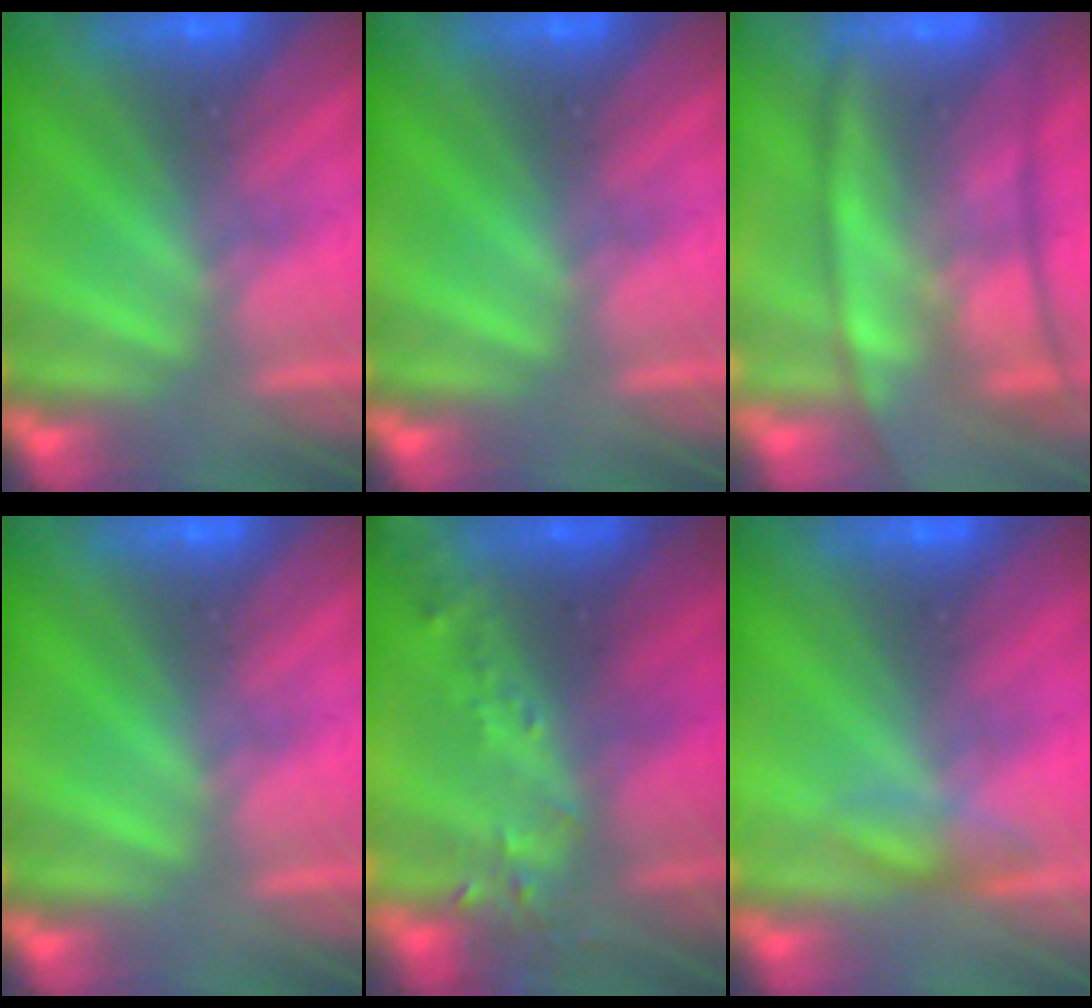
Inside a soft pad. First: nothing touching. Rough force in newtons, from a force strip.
{"total": 0.0}
{"total": 7.0}
{"total": 0.0}
{"total": 6.4}
{"total": 3.9}